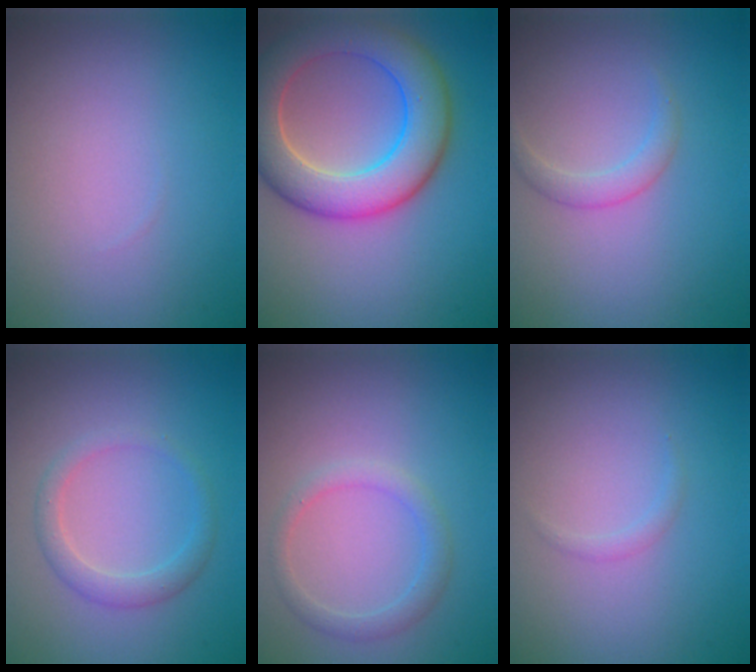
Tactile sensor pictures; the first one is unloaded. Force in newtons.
{"total": 7.9, "press": 7.9, "slide": 0.5}
{"total": 1.6, "press": 1.6, "slide": 0.0}
{"total": 2.0, "press": 2.0, "slide": 0.1}
{"total": 1.9, "press": 1.9, "slide": 0.1}
{"total": 0.7, "press": 0.7, "slide": 0.1}